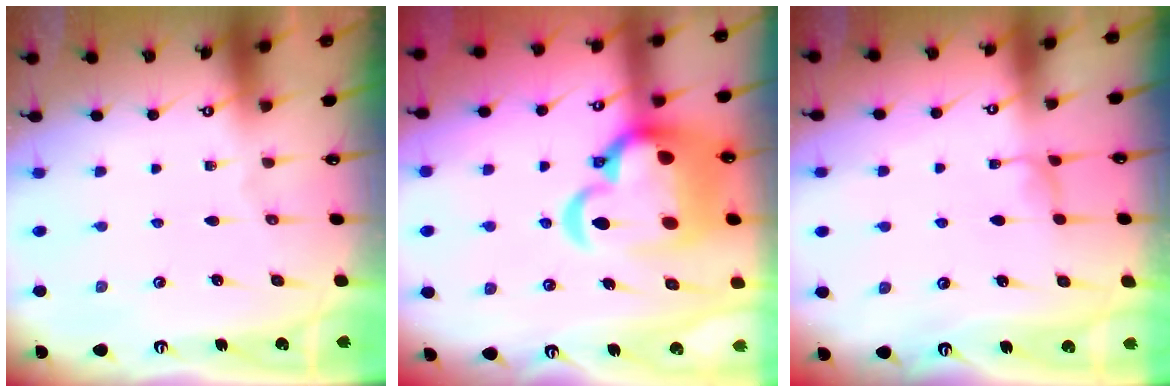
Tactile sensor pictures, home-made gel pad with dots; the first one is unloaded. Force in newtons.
{"total": 16.6, "press": 16.4, "slide": 2.5}
{"total": 0.8, "press": 0.0, "slide": 0.8}